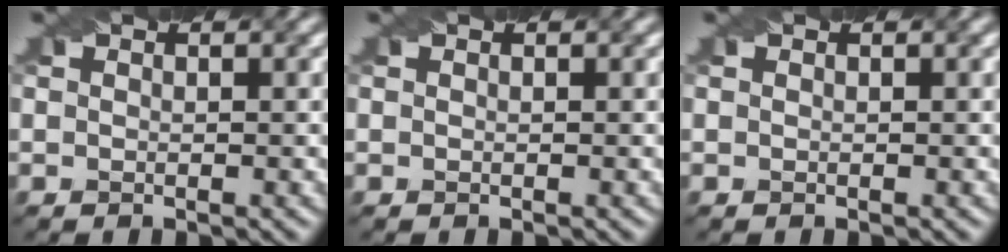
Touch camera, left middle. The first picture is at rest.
{"total": 0.0}
{"total": 0.0}